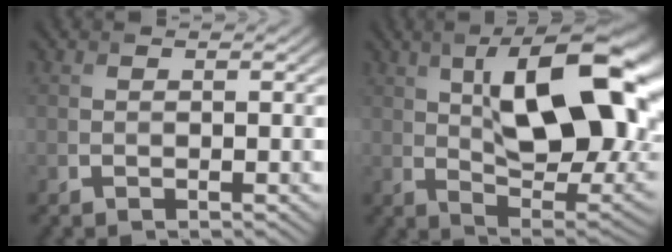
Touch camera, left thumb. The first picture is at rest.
{"total": 17.5, "force": [4.9, 7.4, 15.1], "torque": [-0.221, 0.023, 0.074]}